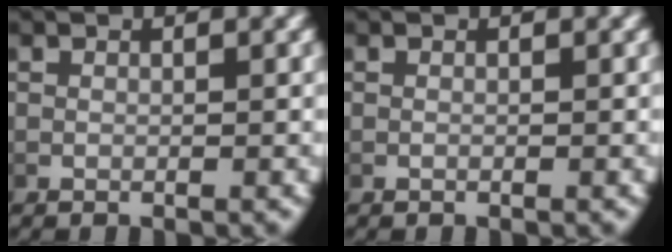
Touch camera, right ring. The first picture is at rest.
{"total": 0.0}